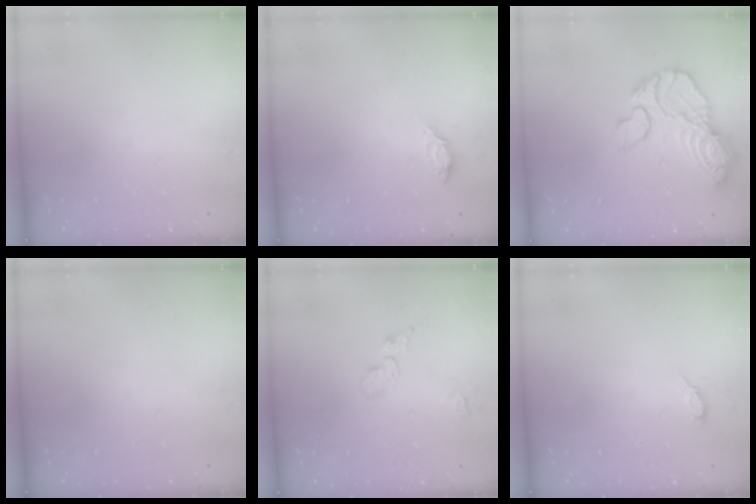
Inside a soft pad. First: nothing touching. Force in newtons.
{"total": 5.3, "press": 5.3, "slide": 0.6}
{"total": 15.8, "press": 15.6, "slide": 1.9}
{"total": 0.0}
{"total": 5.4, "press": 5.4, "slide": 0.2}
{"total": 9.3, "press": 4.9, "slide": 8.0}